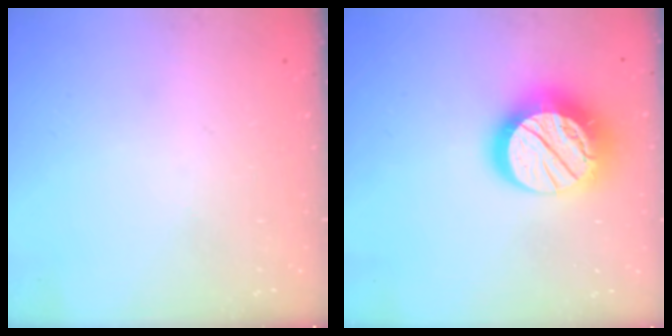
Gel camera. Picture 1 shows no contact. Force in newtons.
{"total": 19.6, "press": 19.5, "slide": 1.5}